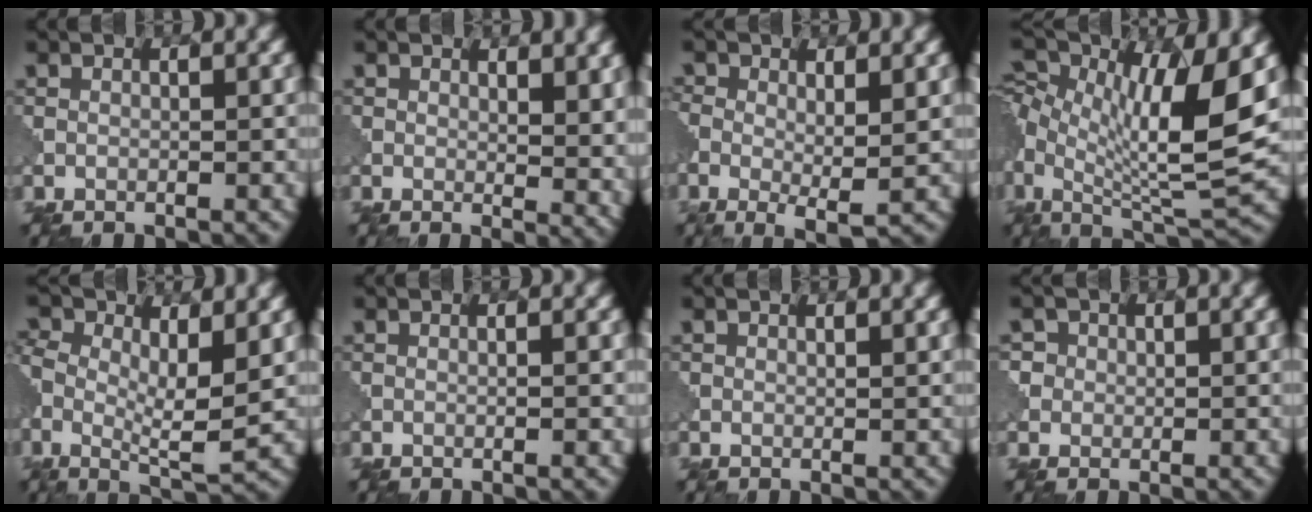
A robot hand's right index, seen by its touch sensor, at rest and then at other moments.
{"total": 6.5, "force": [2.3, 3.3, 5.1], "torque": [-0.045, -0.004, 0.039]}
{"total": 3.0, "force": [-0.1, 1.0, 2.8], "torque": [-0.053, -0.011, 0.001]}
{"total": 10.7, "force": [1.3, 4.1, 9.8], "torque": [-0.185, -0.004, 0.022]}
{"total": 6.3, "force": [0.2, 2.6, 5.7], "torque": [-0.117, -0.005, 0.002]}
{"total": 1.1, "force": [0.1, 0.5, 0.9], "torque": [0.005, 0.008, -0.012]}
{"total": 1.0, "force": [0.8, 0.4, 0.5], "torque": [0.001, 0.004, 0.004]}
{"total": 1.7, "force": [0.4, 1.6, -0.4], "torque": [0.004, 0.007, 0.004]}